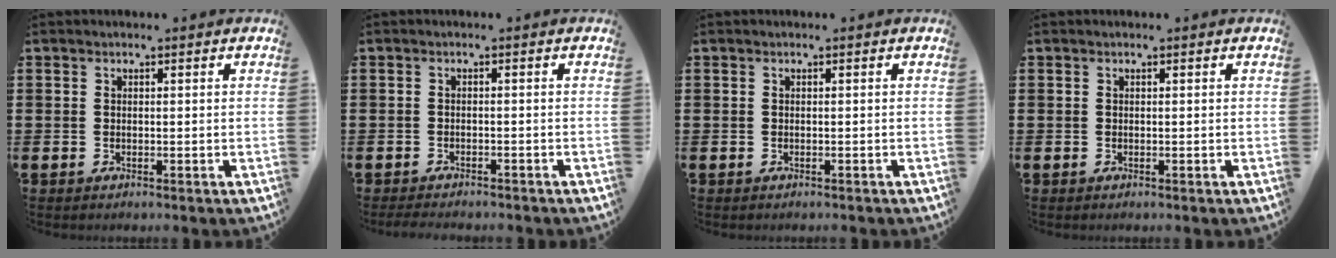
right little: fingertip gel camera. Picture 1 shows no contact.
{"total": 1.1, "force": [-1.1, 0.1, 0.2], "torque": [-0.006, 0.000, -0.022]}
{"total": 0.0}
{"total": 0.0}